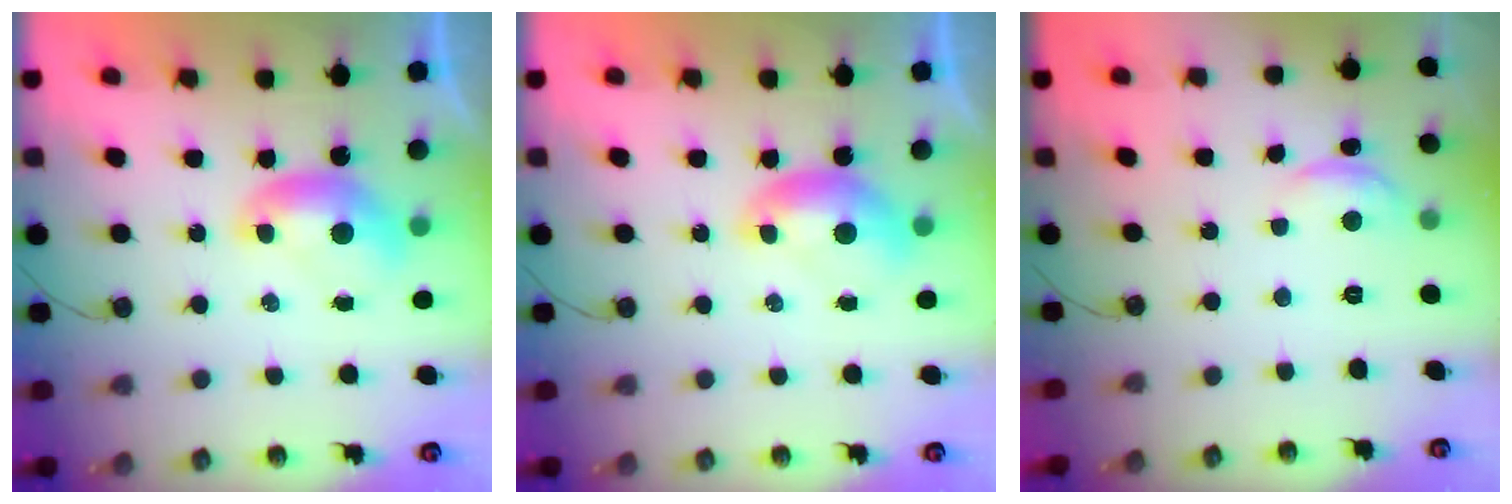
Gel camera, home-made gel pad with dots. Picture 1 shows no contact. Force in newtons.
{"total": 0.0}
{"total": 1.1, "press": 0.9, "slide": 0.7}